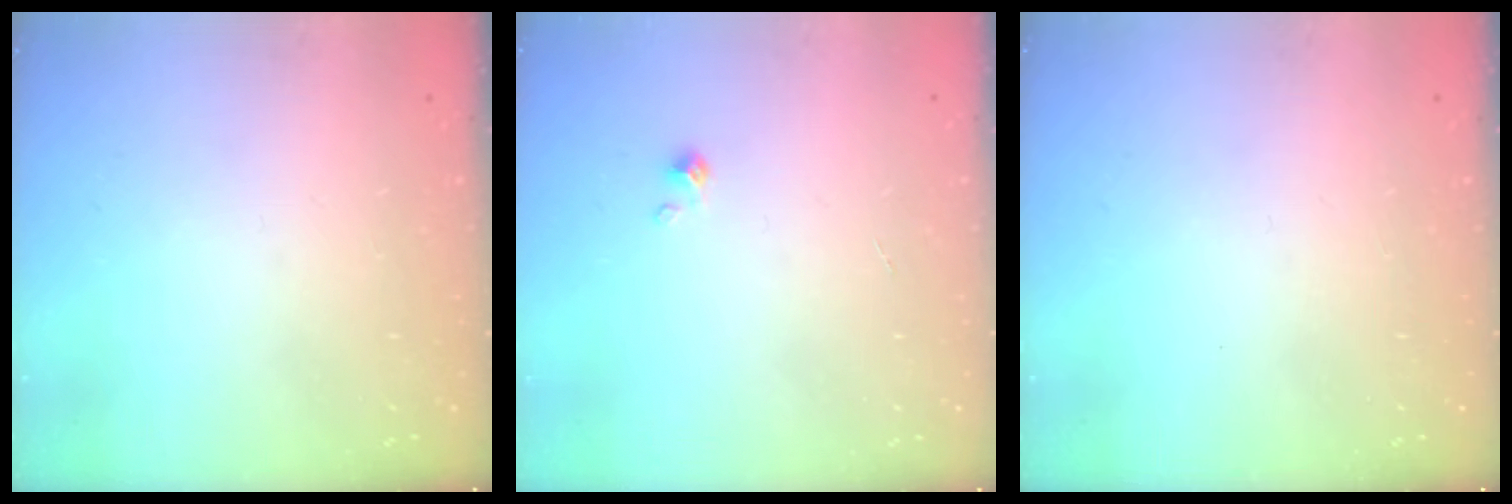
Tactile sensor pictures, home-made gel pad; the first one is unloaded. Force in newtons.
{"total": 0.0}
{"total": 0.0}